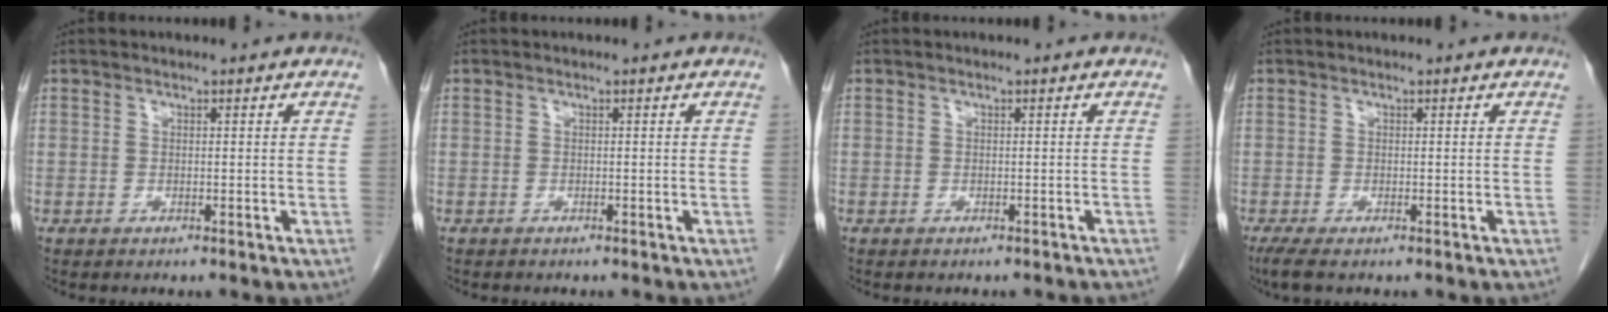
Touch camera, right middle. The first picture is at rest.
{"total": 0.5, "force": [-0.5, 0.2, 0.1], "torque": [-0.006, 0.002, -0.010]}
{"total": 3.2, "force": [-2.9, 0.9, 1.0], "torque": [-0.019, -0.008, -0.032]}
{"total": 2.0, "force": [-1.4, 0.2, 1.4], "torque": [-0.032, -0.011, -0.027]}